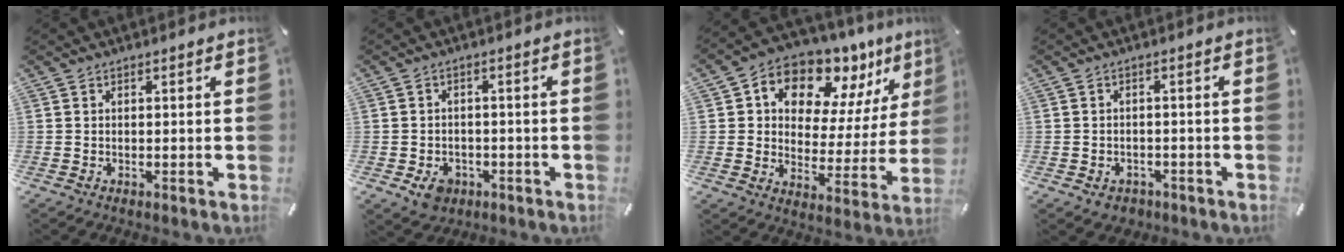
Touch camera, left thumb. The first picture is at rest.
{"total": 5.0, "force": [-2.2, 3.9, 2.2], "torque": [-0.039, 0.006, -0.041]}
{"total": 12.5, "force": [9.4, 7.1, 4.2], "torque": [-0.074, -0.086, 0.170]}
{"total": 2.8, "force": [-1.5, 2.2, 0.8], "torque": [-0.020, 0.004, -0.032]}